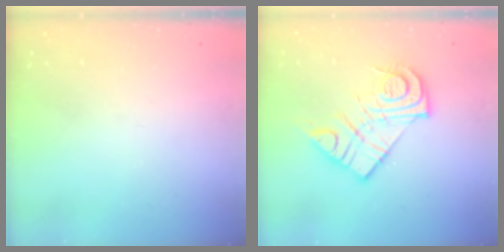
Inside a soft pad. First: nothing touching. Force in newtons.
{"total": 15.4, "press": 15.4, "slide": 1.3}